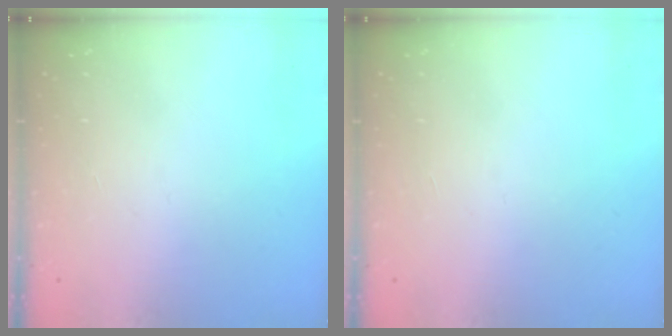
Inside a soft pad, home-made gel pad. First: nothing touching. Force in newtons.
{"total": 0.0}